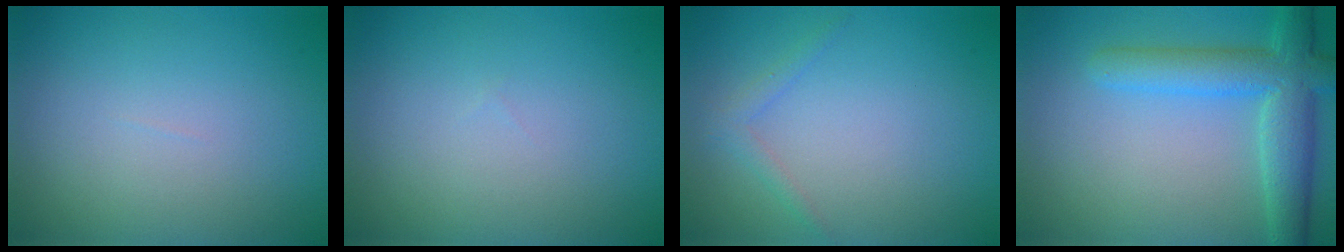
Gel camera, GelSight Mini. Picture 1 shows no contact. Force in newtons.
{"total": 0.0}
{"total": 1.2, "press": 1.2, "slide": 0.1}
{"total": 5.8, "press": 5.8, "slide": 0.5}